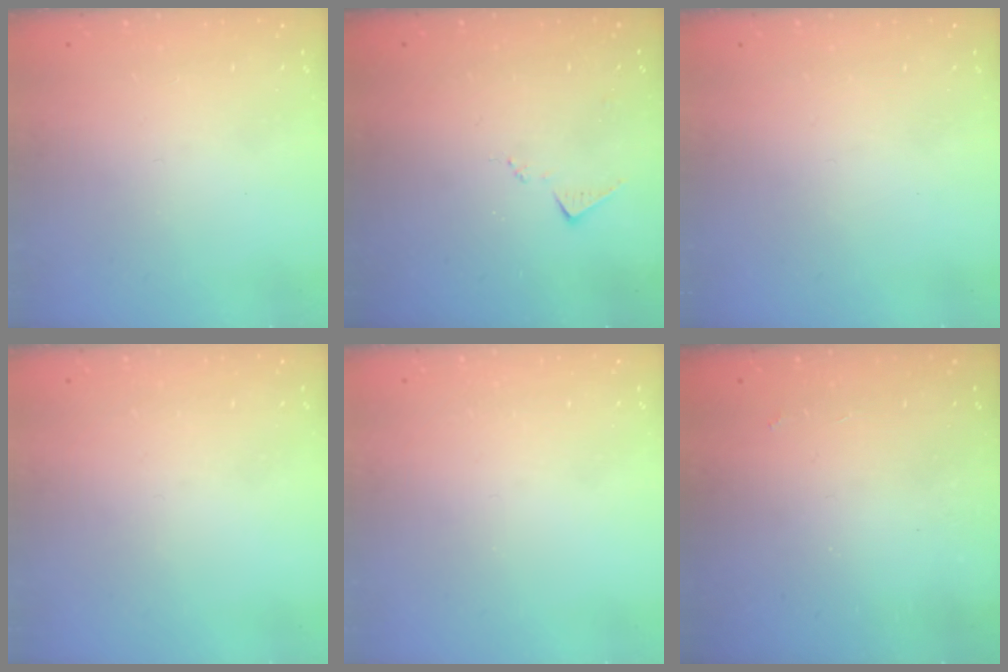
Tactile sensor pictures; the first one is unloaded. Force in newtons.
{"total": 7.4, "press": 7.4, "slide": 0.1}
{"total": 0.0}
{"total": 0.0}
{"total": 0.0}
{"total": 2.5, "press": 2.5, "slide": 0.5}